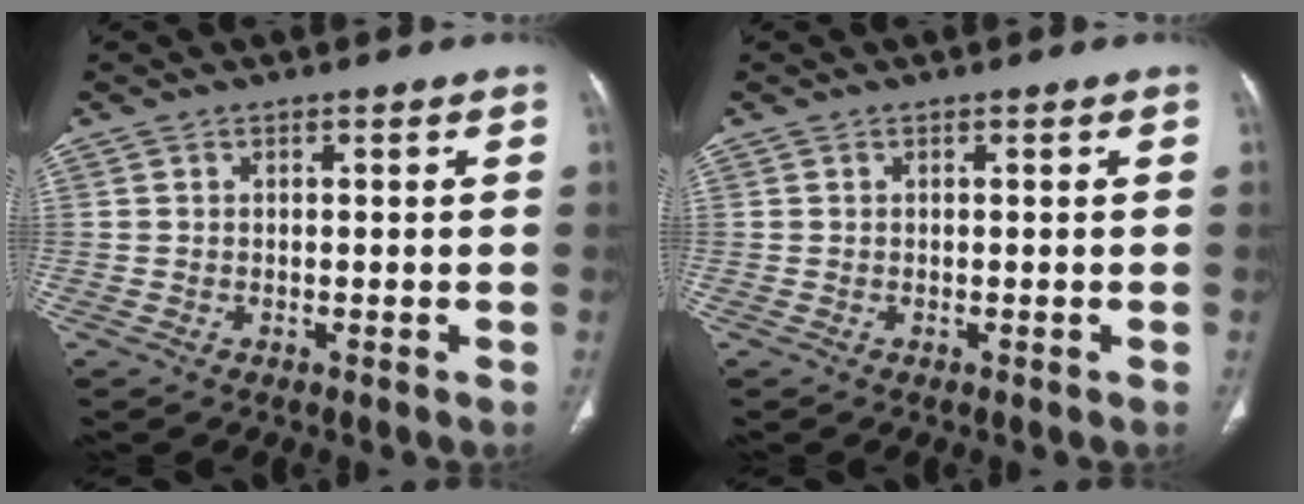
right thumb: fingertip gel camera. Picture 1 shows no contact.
{"total": 0.0}